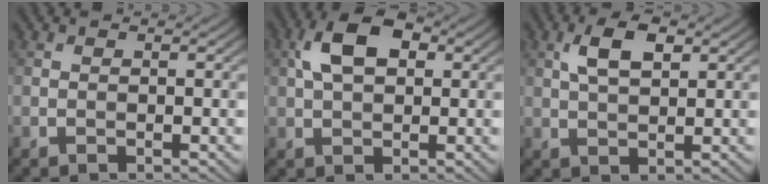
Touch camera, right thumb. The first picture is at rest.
{"total": 7.0, "force": [1.9, 4.1, 5.4], "torque": [-0.109, 0.014, 0.026]}
{"total": 4.7, "force": [1.9, 2.1, 3.8], "torque": [-0.080, 0.007, 0.035]}